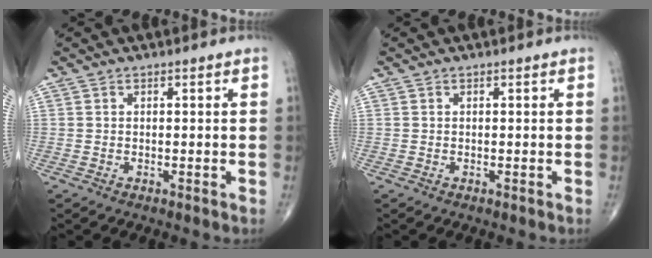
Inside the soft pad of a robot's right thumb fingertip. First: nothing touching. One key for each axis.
{"total": 0.0}